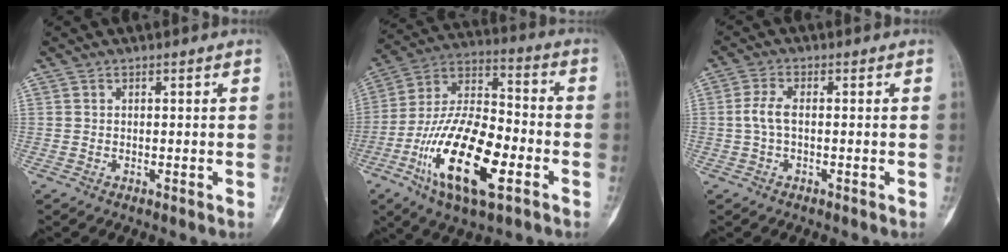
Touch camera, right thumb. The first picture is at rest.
{"total": 21.5, "force": [-8.0, 8.9, 17.8], "torque": [-0.325, 0.035, -0.140]}
{"total": 3.5, "force": [-0.2, 1.6, 3.1], "torque": [-0.074, 0.006, -0.009]}